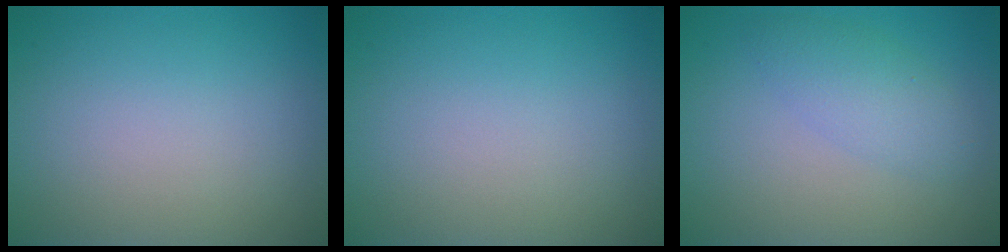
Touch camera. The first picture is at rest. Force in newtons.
{"total": 0.0}
{"total": 2.7, "press": 2.7, "slide": 0.0}